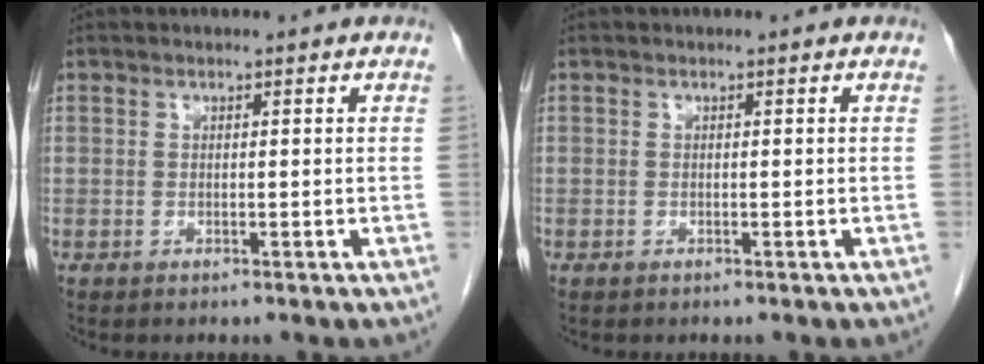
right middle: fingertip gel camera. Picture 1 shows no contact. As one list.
[{"total": 0.0}]